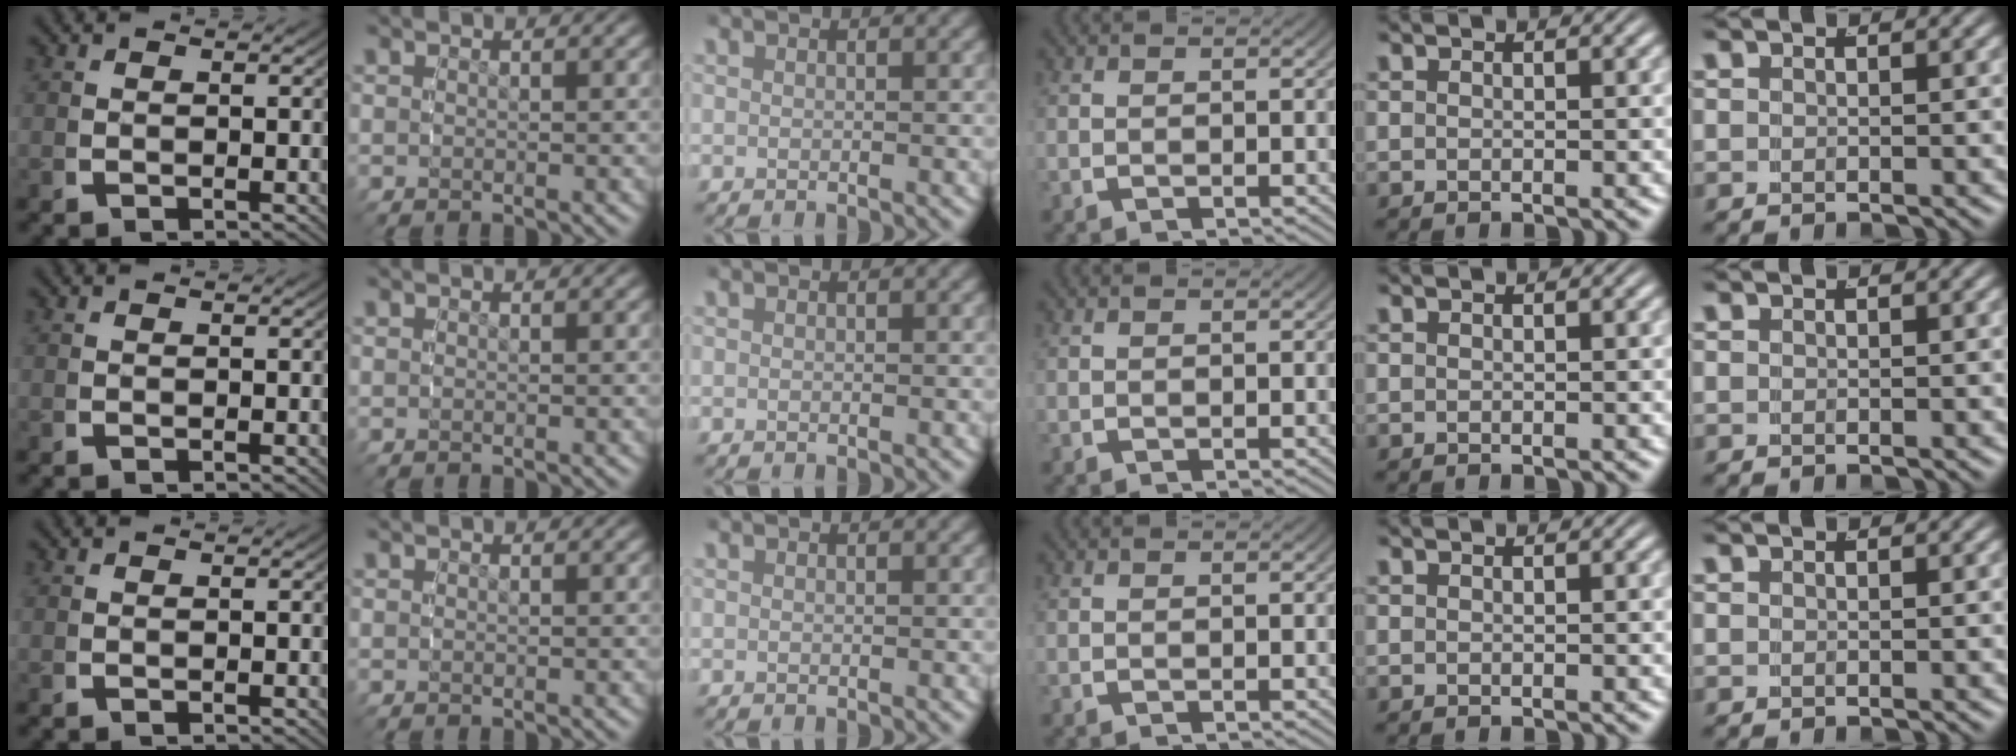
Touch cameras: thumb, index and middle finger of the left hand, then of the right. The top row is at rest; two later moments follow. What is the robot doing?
{"motion": "reach", "object": "pen bag"}